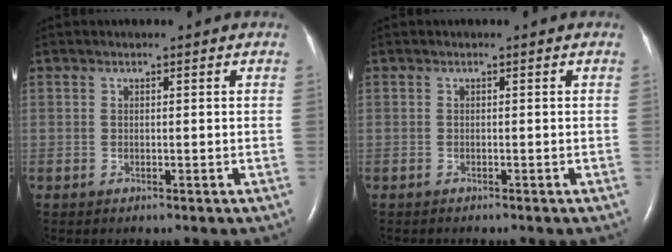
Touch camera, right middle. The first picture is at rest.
{"total": 1.3, "force": [-1.2, 0.3, 0.6], "torque": [-0.013, -0.003, -0.012]}